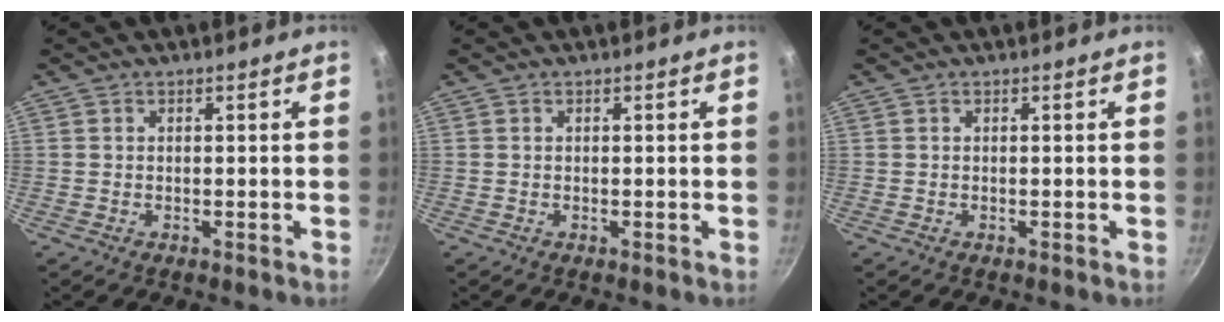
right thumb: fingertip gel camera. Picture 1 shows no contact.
{"total": 0.0}
{"total": 0.0}